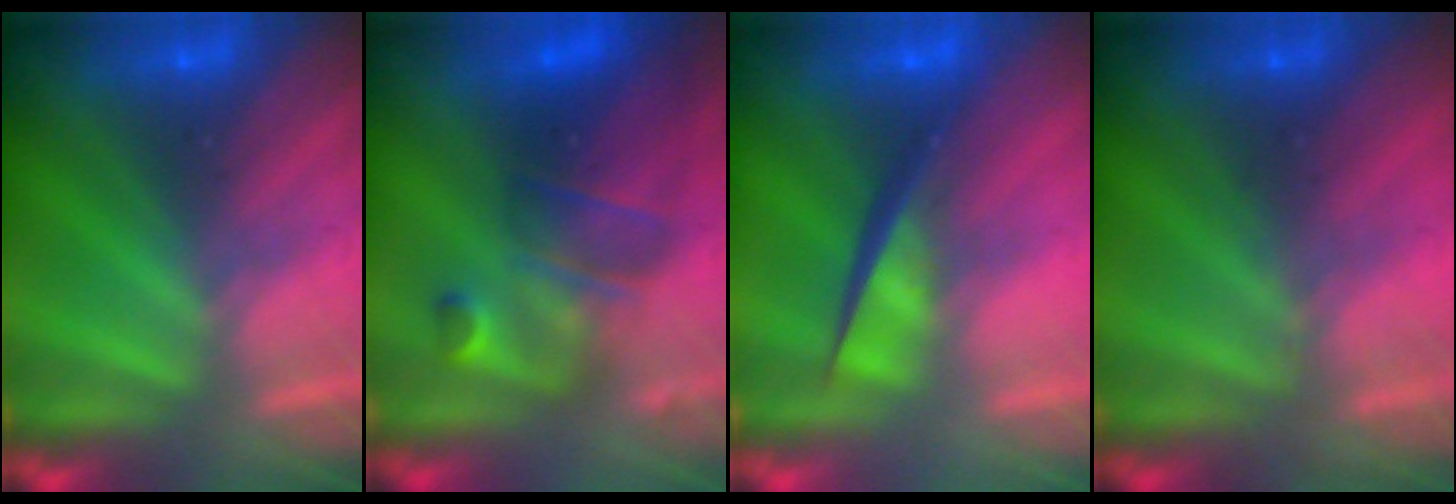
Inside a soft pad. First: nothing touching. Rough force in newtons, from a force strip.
{"total": 9.3}
{"total": 4.5}
{"total": 5.4}